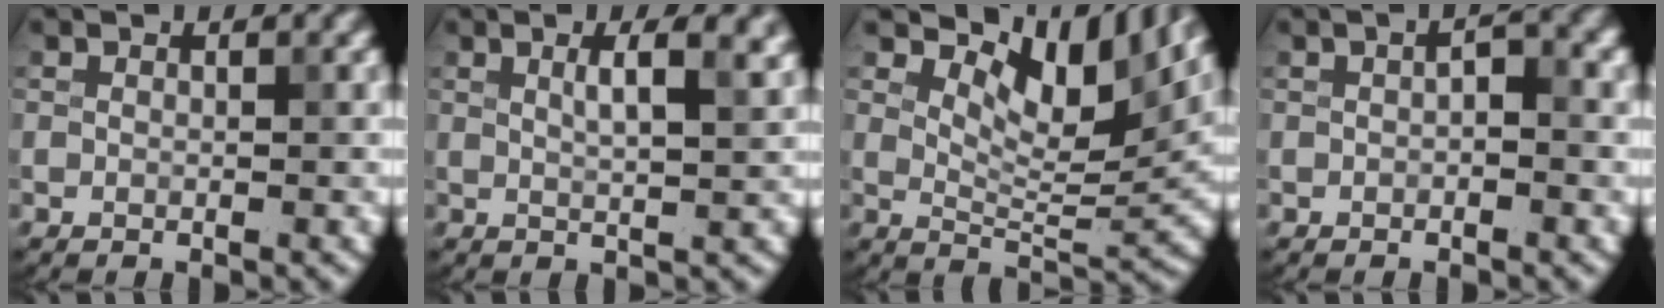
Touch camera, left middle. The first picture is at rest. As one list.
[{"total": 4.2, "force": [1.6, 1.4, 3.6], "torque": [-0.042, 0.008, 0.017]}, {"total": 8.2, "force": [4.9, 3.3, 5.6], "torque": [-0.086, 0.000, 0.084]}, {"total": 1.3, "force": [-0.2, 0.5, 1.2], "torque": [-0.023, 0.004, -0.004]}]